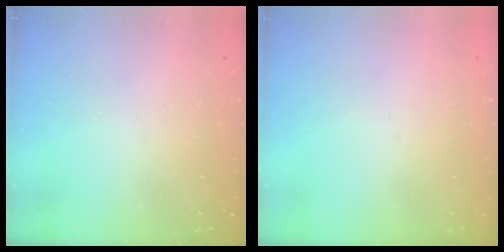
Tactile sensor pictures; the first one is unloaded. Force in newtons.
{"total": 0.0}